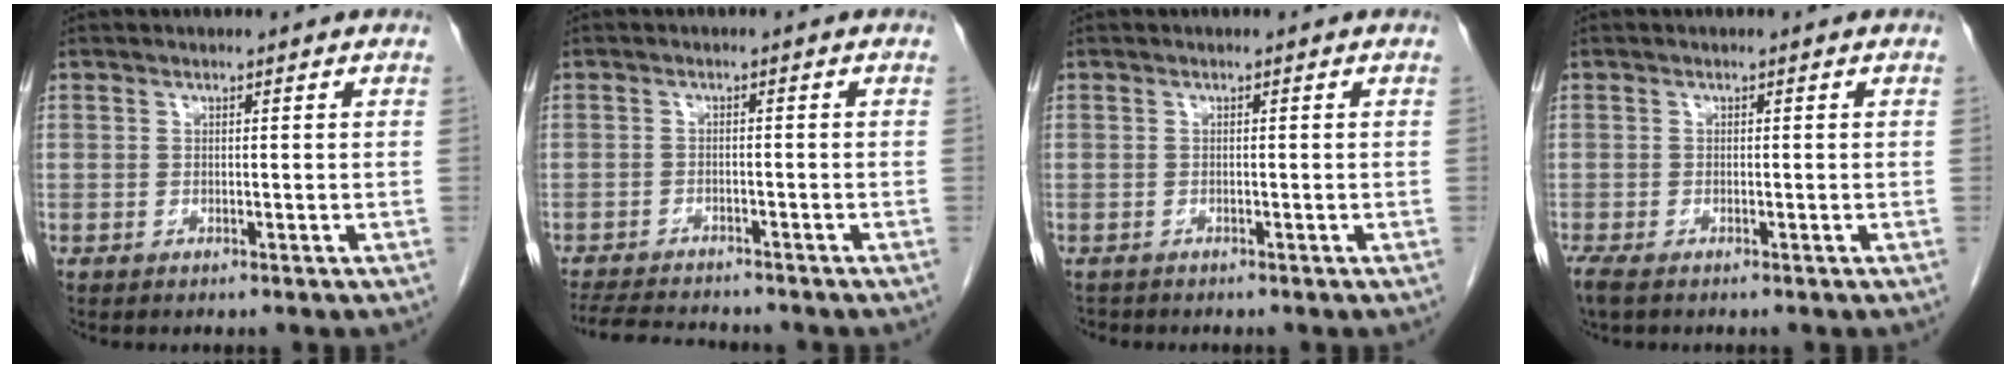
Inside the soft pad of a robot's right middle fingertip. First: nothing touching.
{"total": 8.8, "force": [-8.1, 1.4, 2.9], "torque": [-0.049, -0.006, -0.125]}
{"total": 1.0, "force": [-1.0, 0.4, 0.0], "torque": [-0.009, -0.002, -0.017]}
{"total": 2.6, "force": [-1.9, 0.8, 1.5], "torque": [-0.039, -0.011, -0.031]}